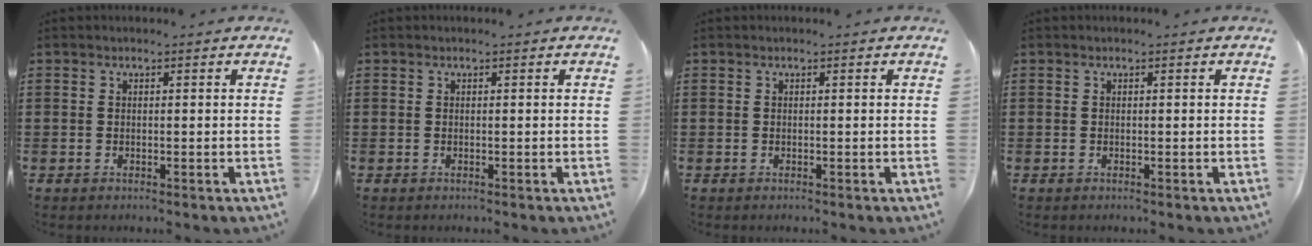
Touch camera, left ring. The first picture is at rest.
{"total": 0.0}
{"total": 0.0}
{"total": 0.0}